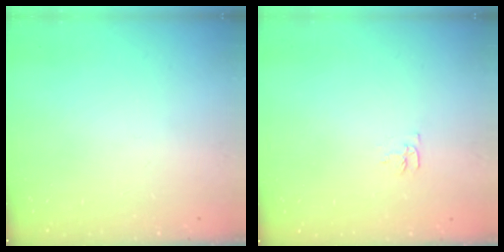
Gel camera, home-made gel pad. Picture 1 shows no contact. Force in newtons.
{"total": 4.0, "press": 3.9, "slide": 0.4}